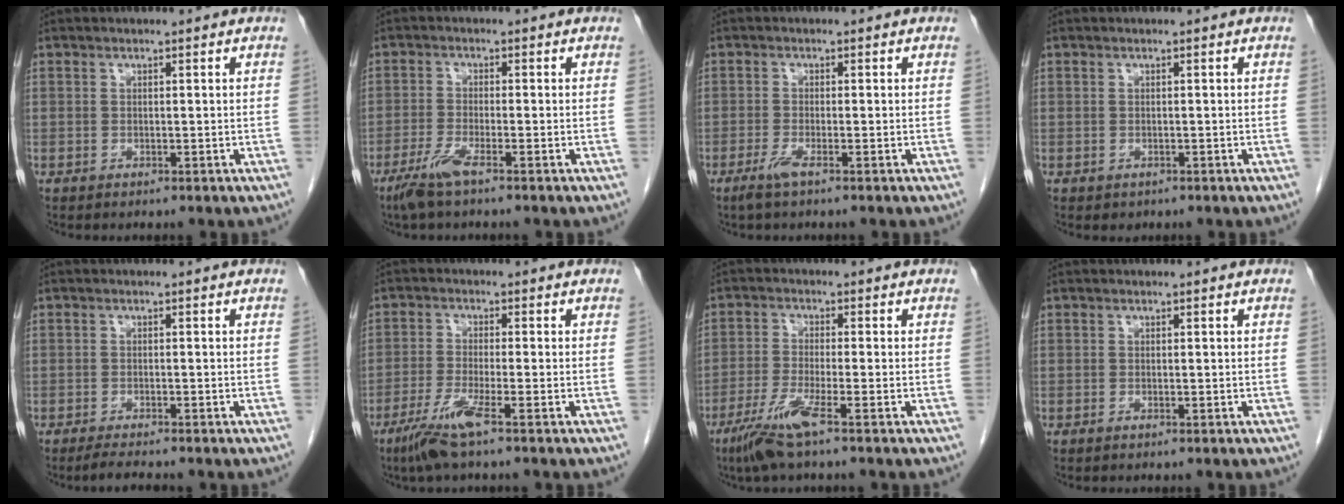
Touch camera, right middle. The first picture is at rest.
{"total": 4.0, "force": [-2.7, 0.1, 2.9], "torque": [-0.067, -0.010, -0.059]}
{"total": 2.1, "force": [-1.4, -0.1, 1.6], "torque": [-0.039, -0.005, -0.031]}
{"total": 0.6, "force": [-0.3, 0.5, 0.1], "torque": [-0.005, 0.002, 0.001]}
{"total": 2.7, "force": [-2.4, 0.0, 1.2], "torque": [-0.029, -0.009, -0.040]}
{"total": 5.5, "force": [-3.4, -0.4, 4.3], "torque": [-0.089, -0.015, -0.072]}
{"total": 5.9, "force": [-3.7, -0.4, 4.6], "torque": [-0.096, -0.016, -0.077]}
{"total": 0.0}